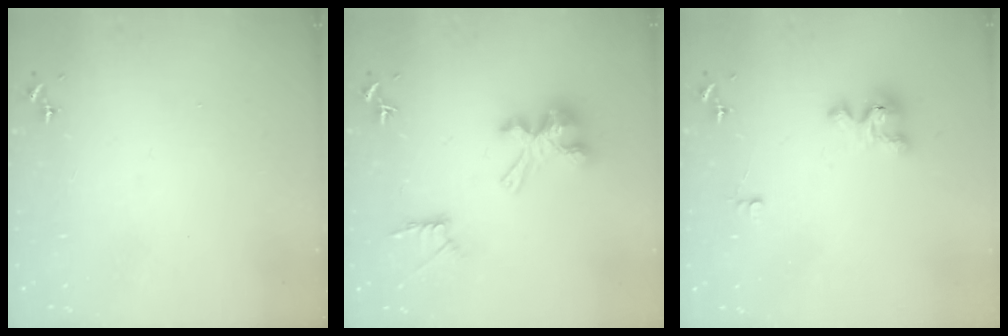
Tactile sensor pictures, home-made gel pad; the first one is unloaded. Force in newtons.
{"total": 12.1, "press": 12.1, "slide": 0.1}
{"total": 4.2, "press": 4.2, "slide": 0.3}